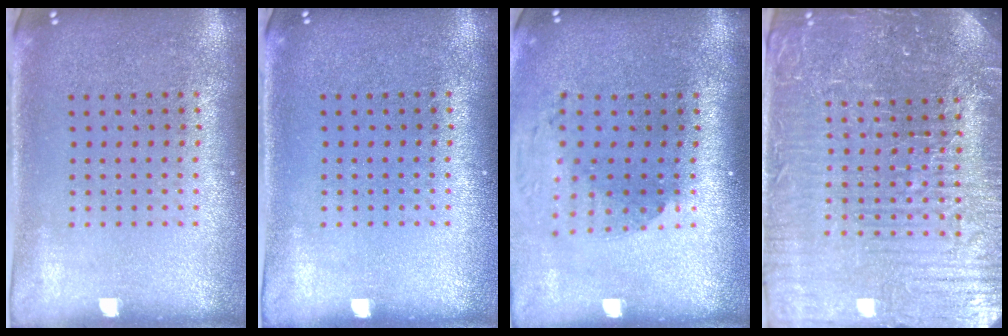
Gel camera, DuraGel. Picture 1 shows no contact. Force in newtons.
{"total": 0.0}
{"total": 1.8, "press": 1.4, "slide": 1.1}
{"total": 5.4, "press": 5.1, "slide": 1.8}